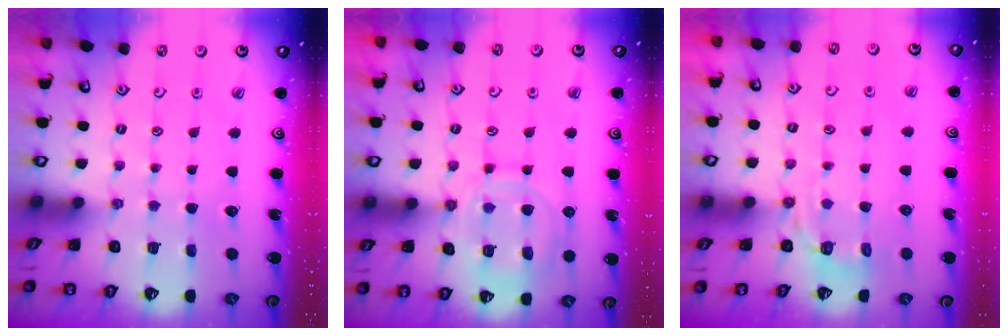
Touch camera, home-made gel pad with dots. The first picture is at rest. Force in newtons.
{"total": 12.7, "press": 12.7, "slide": 1.0}
{"total": 4.0, "press": 3.6, "slide": 1.7}